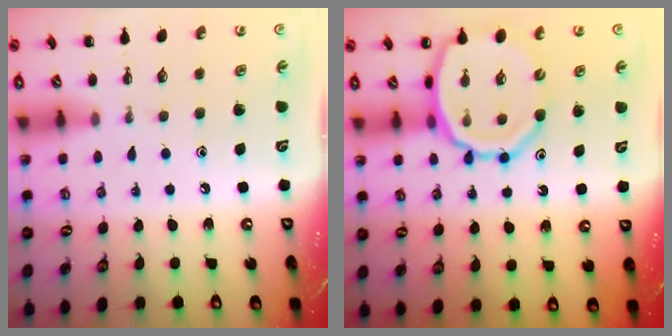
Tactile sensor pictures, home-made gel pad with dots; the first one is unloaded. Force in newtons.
{"total": 12.9, "press": 12.5, "slide": 3.2}